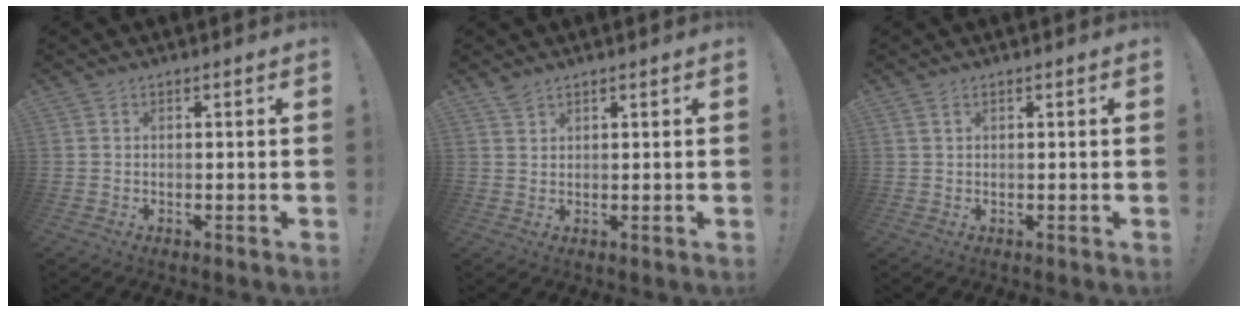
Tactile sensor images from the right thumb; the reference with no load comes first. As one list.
[{"total": 2.2, "force": [2.0, 0.8, 0.8], "torque": [-0.014, -0.010, 0.037]}, {"total": 1.2, "force": [0.7, 0.4, 0.9], "torque": [-0.019, 0.002, 0.012]}]